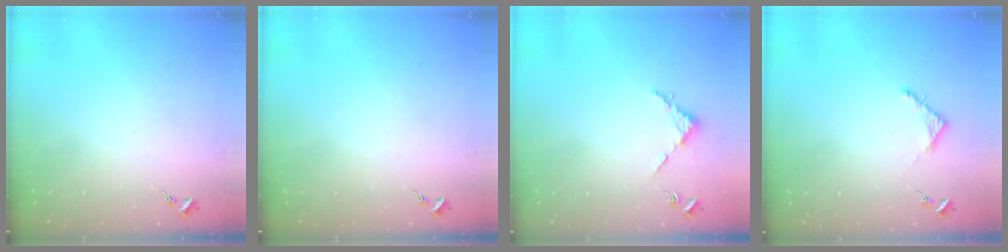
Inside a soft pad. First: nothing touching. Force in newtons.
{"total": 0.0}
{"total": 2.7, "press": 2.7, "slide": 0.3}
{"total": 3.5, "press": 3.5, "slide": 0.3}